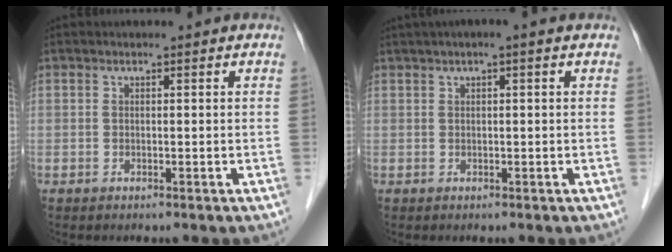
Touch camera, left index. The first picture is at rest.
{"total": 2.8, "force": [1.5, 0.1, 2.3], "torque": [-0.043, 0.016, 0.025]}